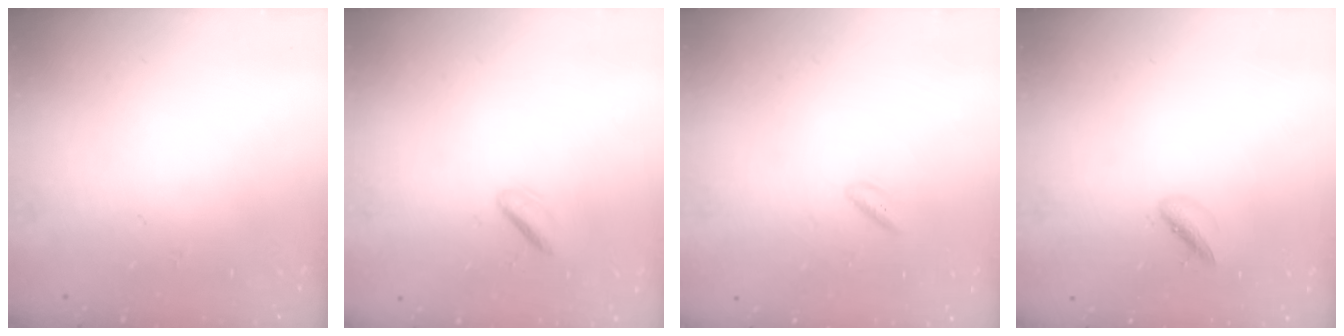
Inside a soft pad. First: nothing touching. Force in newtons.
{"total": 1.2, "press": 0.8, "slide": 0.8}
{"total": 2.3, "press": 2.1, "slide": 1.0}
{"total": 3.4, "press": 3.3, "slide": 0.8}